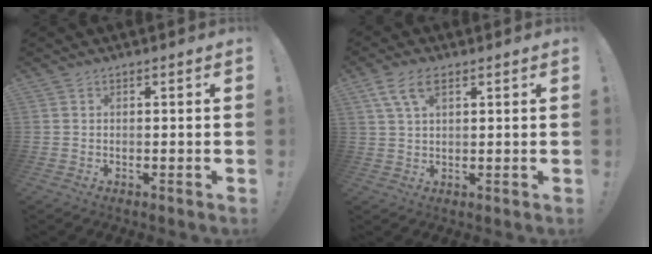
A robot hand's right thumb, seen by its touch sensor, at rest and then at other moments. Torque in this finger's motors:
{"motor_torque": [-0.31, 0.42, 0.59, 0.07, 0.20]}